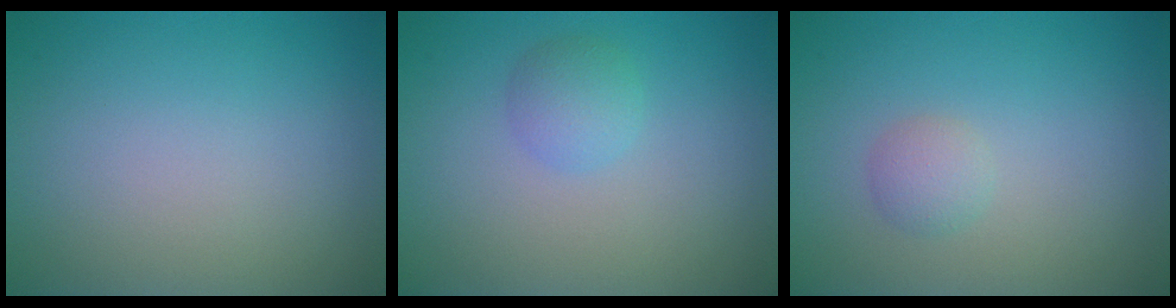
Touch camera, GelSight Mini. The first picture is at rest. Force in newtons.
{"total": 1.9, "press": 1.9, "slide": 0.1}
{"total": 1.4, "press": 1.4, "slide": 0.0}